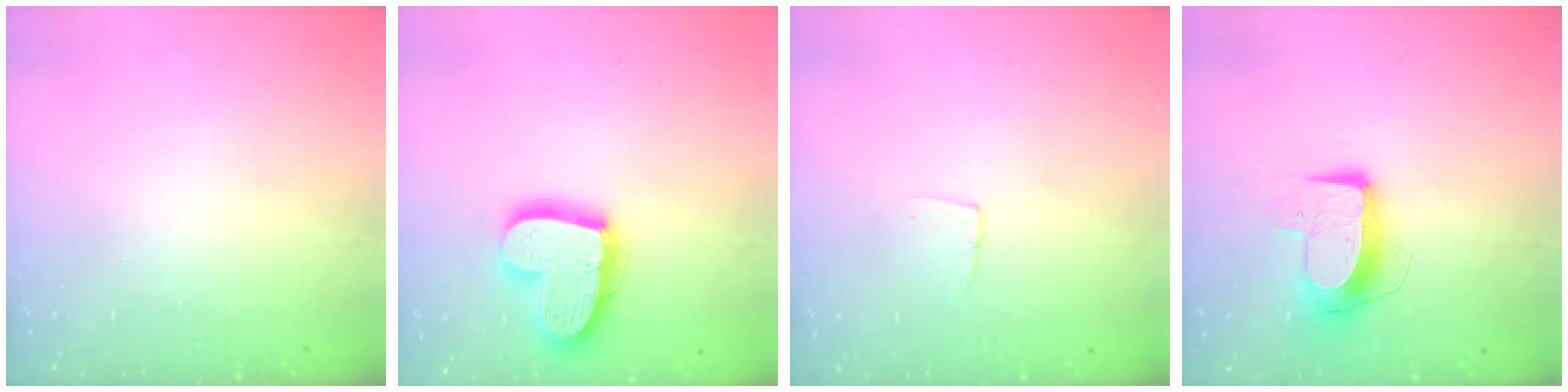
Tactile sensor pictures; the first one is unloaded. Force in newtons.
{"total": 17.9, "press": 17.9, "slide": 1.4}
{"total": 3.8, "press": 3.8, "slide": 0.3}
{"total": 10.2, "press": 10.2, "slide": 0.4}